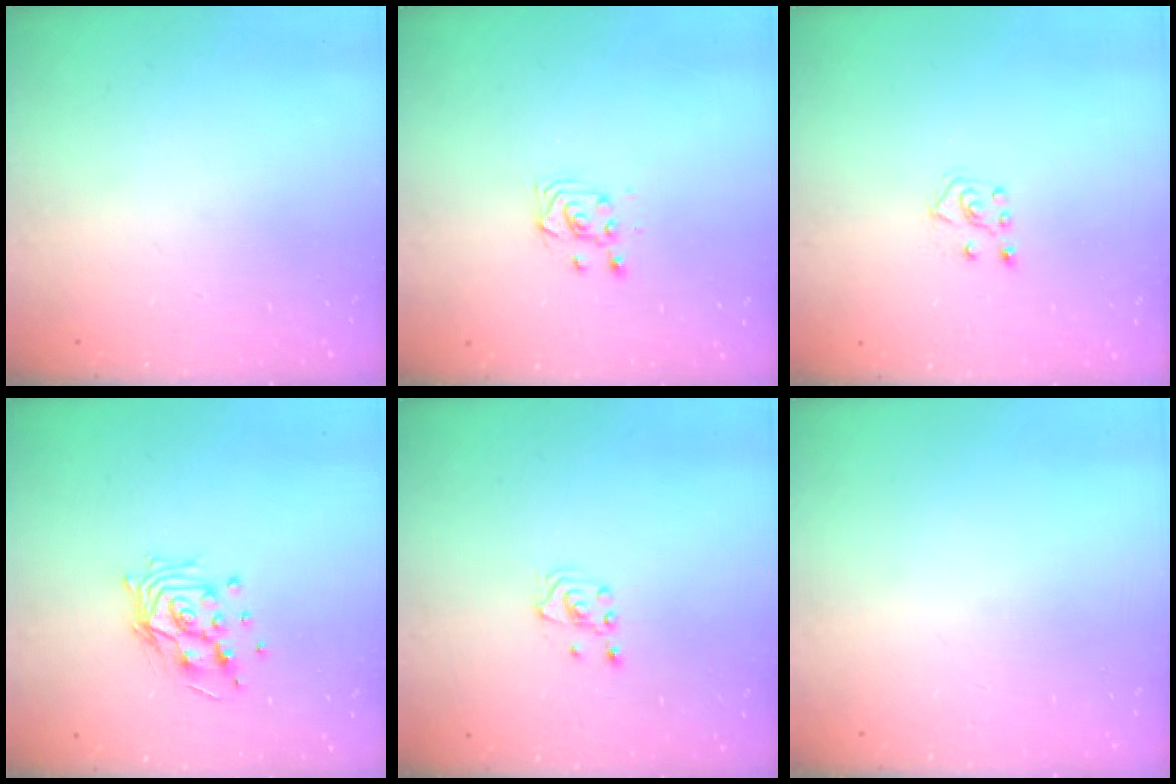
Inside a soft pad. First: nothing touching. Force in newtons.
{"total": 4.1, "press": 4.0, "slide": 1.0}
{"total": 4.9, "press": 4.8, "slide": 0.8}
{"total": 11.5, "press": 11.4, "slide": 1.0}
{"total": 2.1, "press": 2.1, "slide": 0.1}
{"total": 0.0}